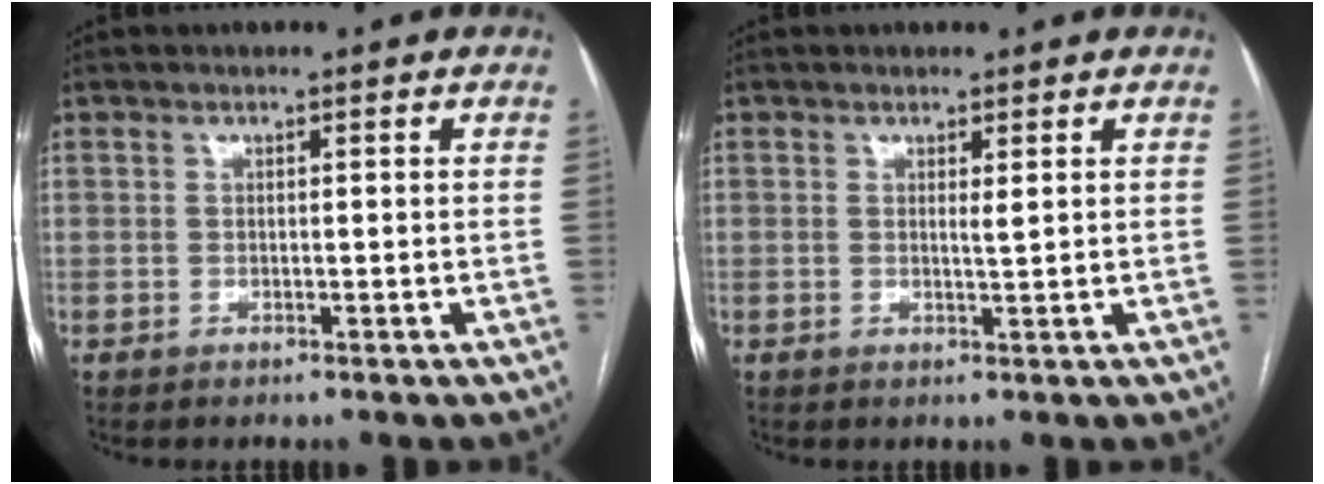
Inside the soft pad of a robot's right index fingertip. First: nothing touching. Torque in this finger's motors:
{"motor_torque": [0.02, 0.06, 0.06, 0.00]}